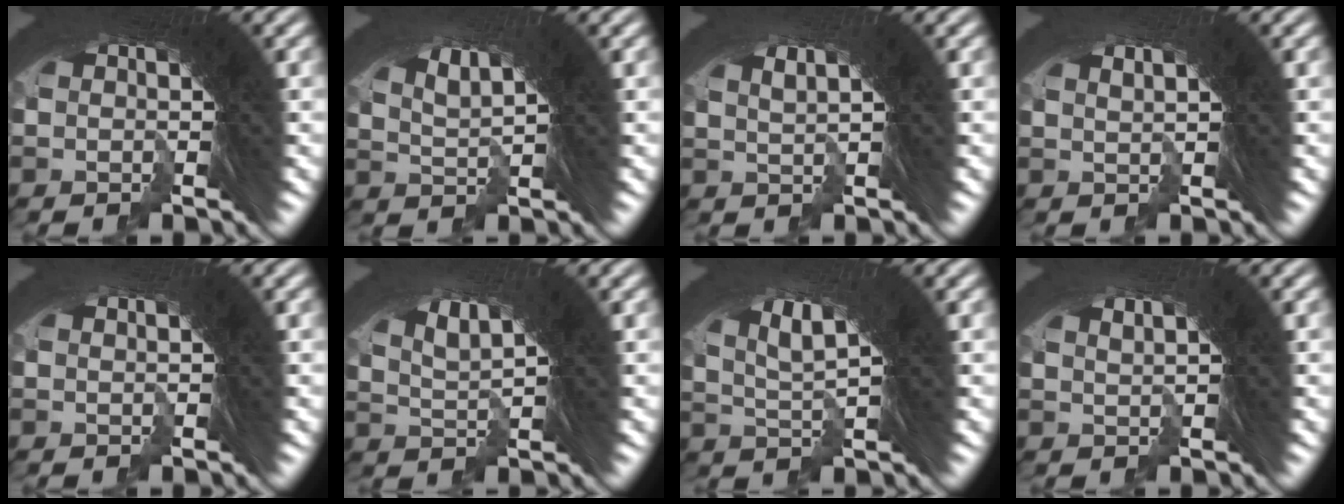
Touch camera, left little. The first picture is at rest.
{"total": 6.0, "force": [1.3, 3.3, 4.9], "torque": [-0.111, -0.006, 0.019]}
{"total": 3.1, "force": [0.4, 2.0, 2.3], "torque": [-0.067, -0.004, 0.004]}
{"total": 0.7, "force": [-0.3, 0.4, 0.5], "torque": [-0.028, -0.010, 0.000]}
{"total": 1.0, "force": [-0.5, -0.5, -0.7], "torque": [0.008, -0.007, -0.003]}
{"total": 6.8, "force": [1.5, 3.7, 5.5], "torque": [-0.122, -0.005, 0.020]}
{"total": 7.7, "force": [0.8, 4.6, 6.1], "torque": [-0.136, -0.009, 0.012]}
{"total": 1.1, "force": [-0.2, 0.7, 0.8], "torque": [-0.036, -0.010, 0.001]}